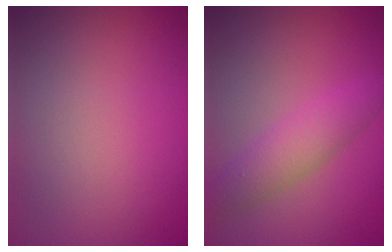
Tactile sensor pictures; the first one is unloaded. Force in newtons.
{"total": 3.3, "press": 3.3, "slide": 0.0}